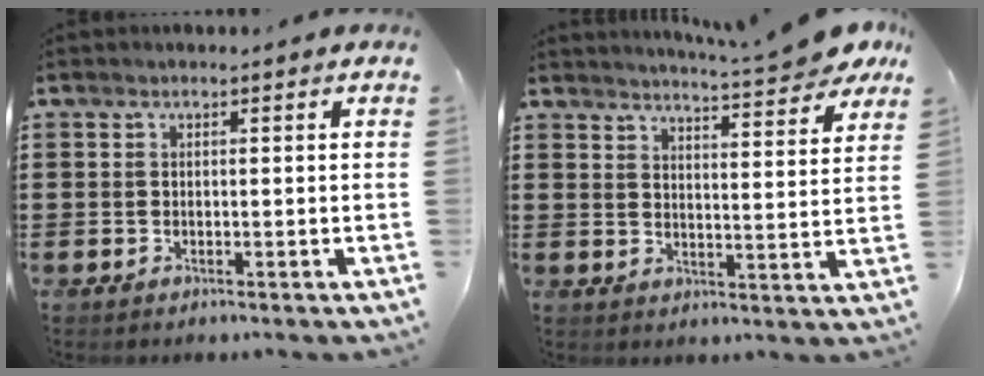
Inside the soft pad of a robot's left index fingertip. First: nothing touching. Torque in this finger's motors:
{"motor_torque": [1.07, -1.07, 0.29, 0.11]}